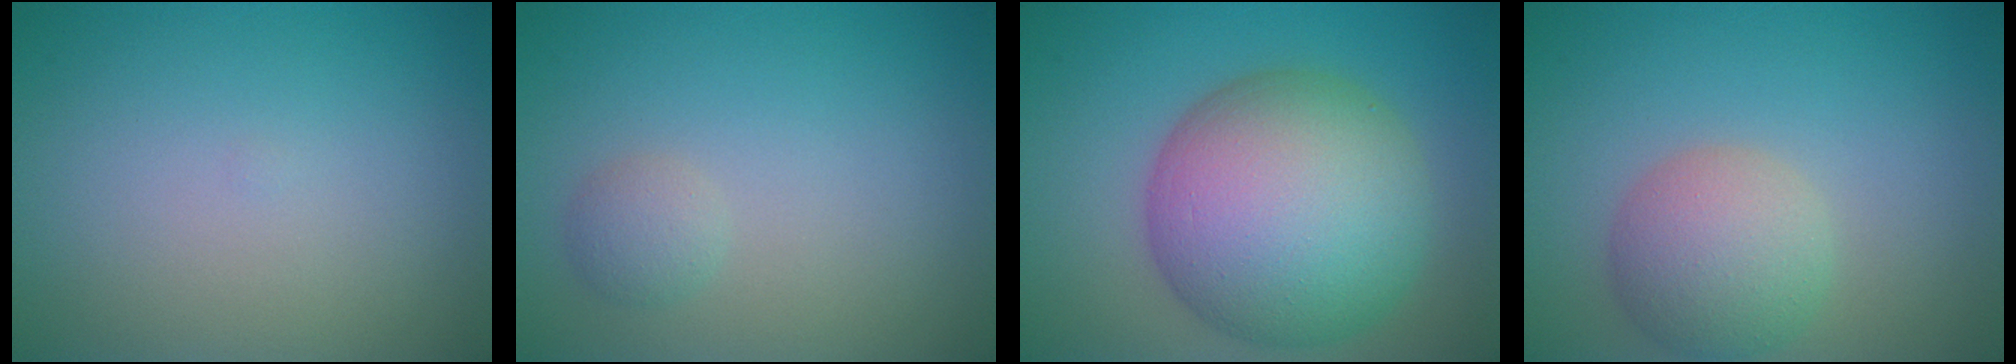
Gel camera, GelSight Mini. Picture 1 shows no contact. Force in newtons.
{"total": 1.3, "press": 1.3, "slide": 0.1}
{"total": 13.3, "press": 13.3, "slide": 0.5}
{"total": 4.7, "press": 4.7, "slide": 0.1}